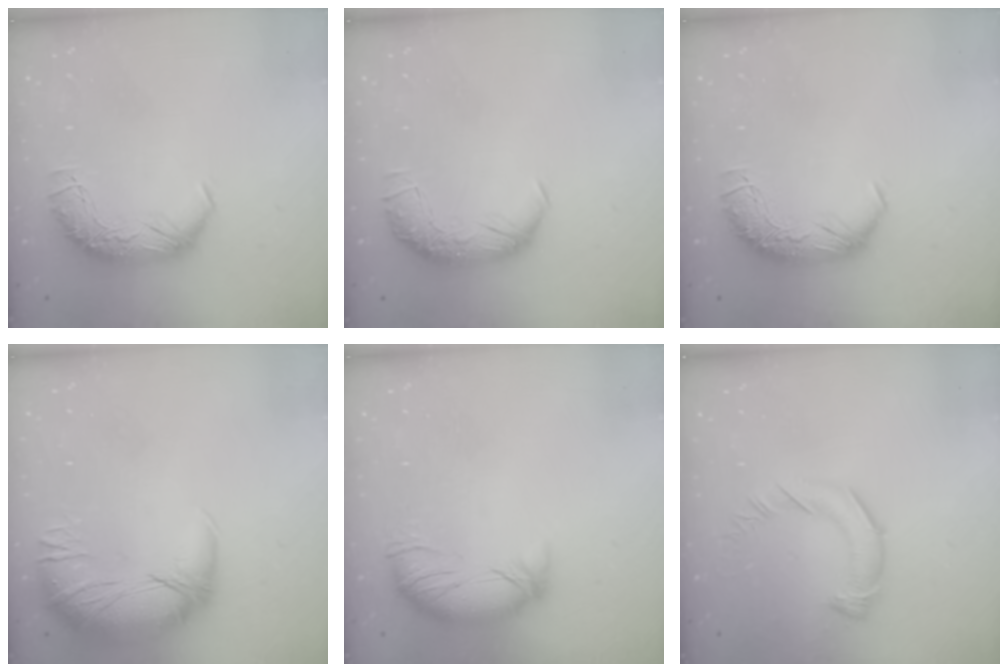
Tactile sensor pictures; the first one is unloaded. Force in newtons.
{"total": 1.6, "press": 0.6, "slide": 1.5}
{"total": 0.0}
{"total": 2.7, "press": 0.4, "slide": 2.7}
{"total": 3.6, "press": 3.2, "slide": 1.7}
{"total": 3.0, "press": 3.0, "slide": 0.2}